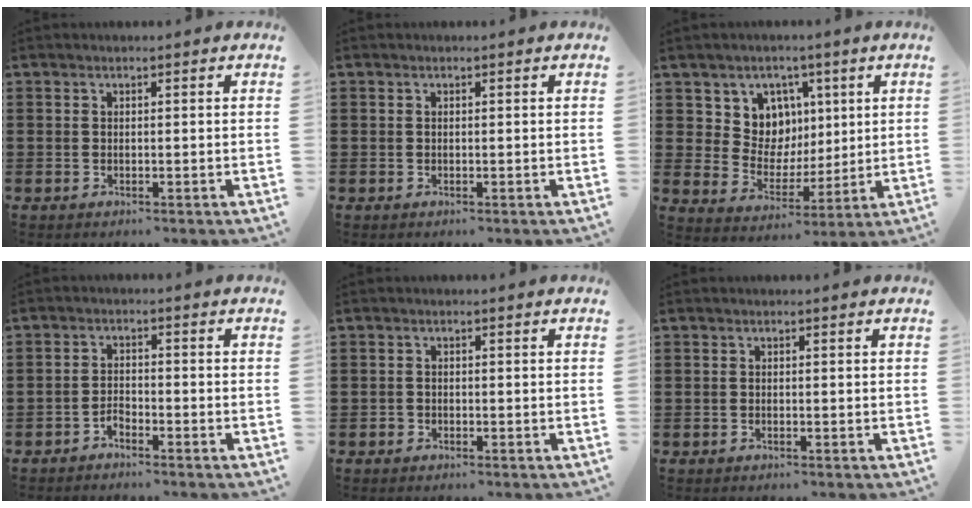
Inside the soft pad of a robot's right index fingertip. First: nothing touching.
{"total": 0.0}
{"total": 7.8, "force": [3.3, 6.9, 1.4], "torque": [-0.065, -0.013, 0.064]}
{"total": 1.9, "force": [-1.7, 0.7, 0.4], "torque": [-0.014, 0.002, -0.036]}
{"total": 0.9, "force": [-0.5, 0.7, 0.1], "torque": [-0.005, 0.003, -0.012]}
{"total": 0.0}